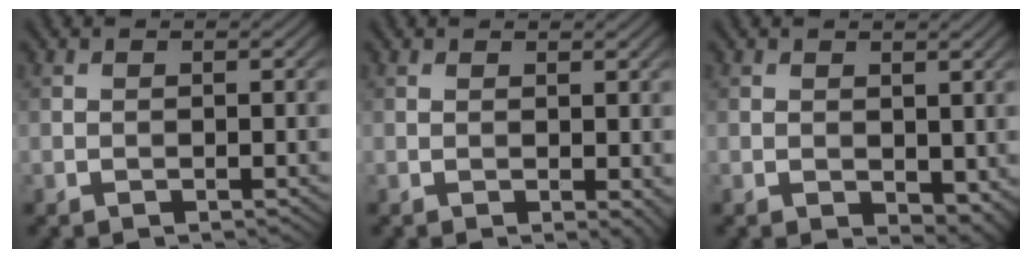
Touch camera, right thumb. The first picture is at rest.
{"total": 1.6, "force": [0.5, 0.4, 1.4], "torque": [-0.021, -0.005, 0.011]}
{"total": 2.8, "force": [0.7, 1.8, 2.1], "torque": [-0.036, -0.009, 0.019]}